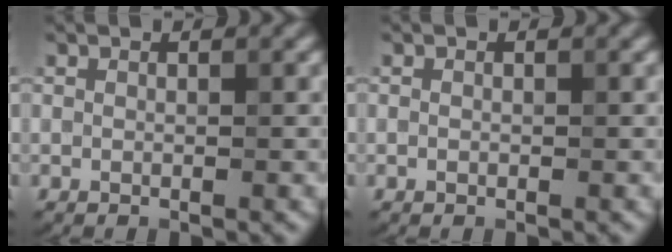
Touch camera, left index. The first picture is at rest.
{"total": 0.0}